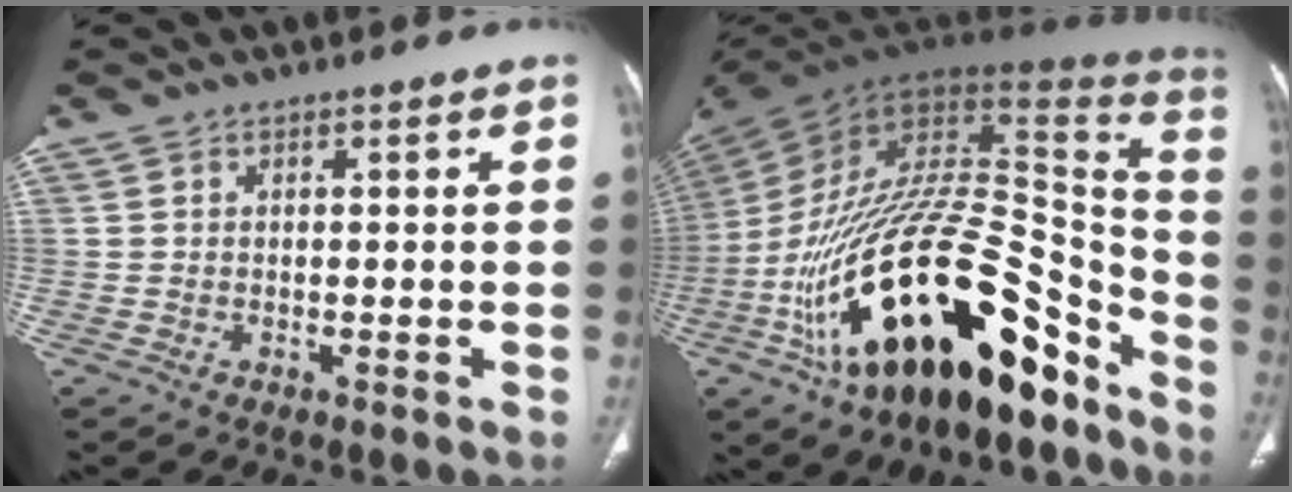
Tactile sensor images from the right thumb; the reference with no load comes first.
{"total": 38.3, "force": [-19.5, 16.3, 28.7], "torque": [-0.445, 0.076, -0.313]}